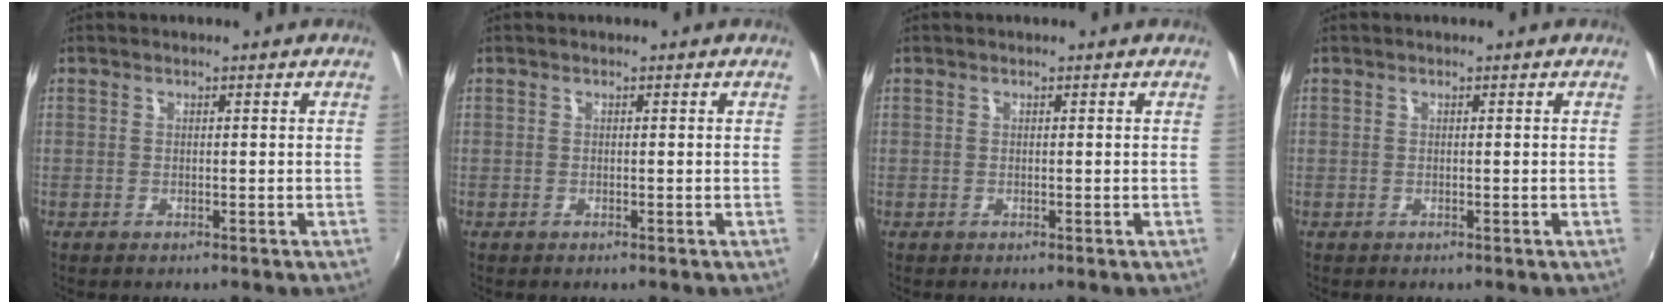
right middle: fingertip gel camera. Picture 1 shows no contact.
{"total": 0.0}
{"total": 0.0}
{"total": 0.0}